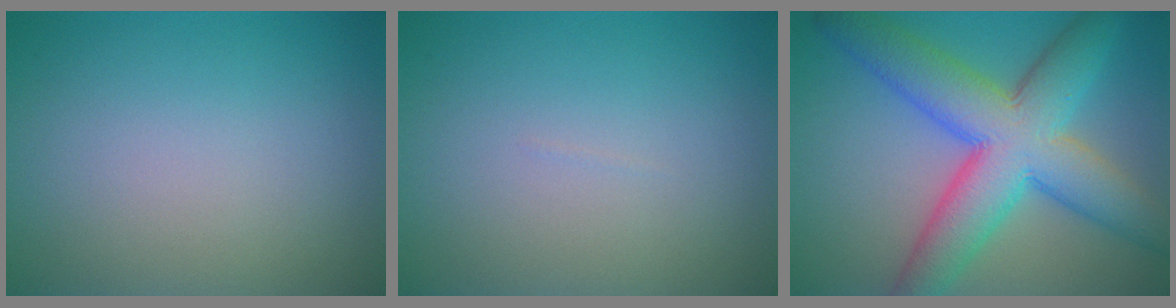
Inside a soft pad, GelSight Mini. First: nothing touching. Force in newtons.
{"total": 0.0}
{"total": 10.6, "press": 10.6, "slide": 0.2}